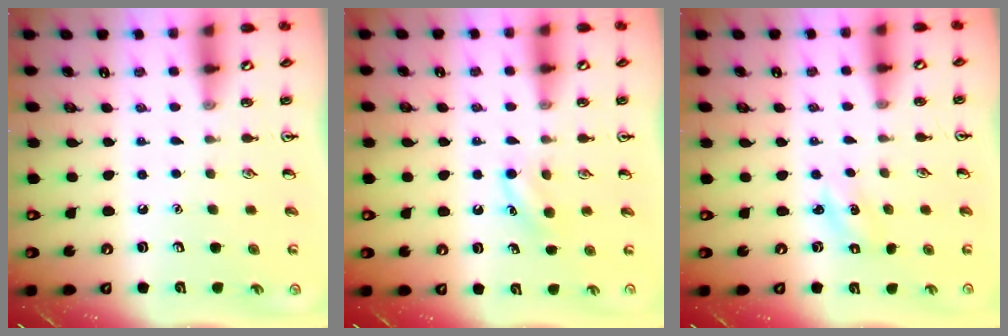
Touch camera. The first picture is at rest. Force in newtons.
{"total": 4.7, "press": 4.5, "slide": 1.4}
{"total": 1.5, "press": 1.4, "slide": 0.4}